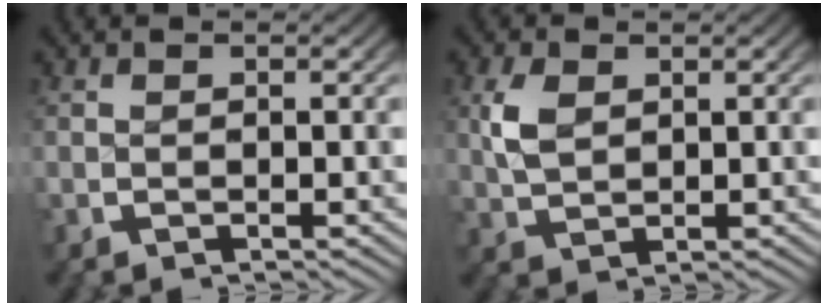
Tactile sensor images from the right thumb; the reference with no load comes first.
{"total": 2.8, "force": [1.0, 1.8, 1.9], "torque": [-0.042, -0.004, 0.028]}